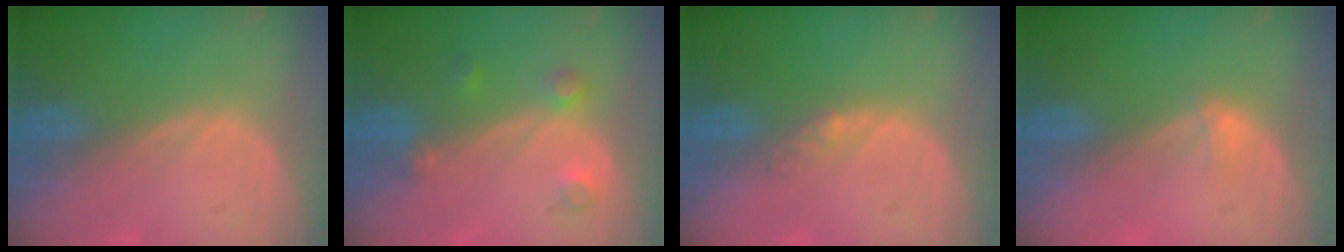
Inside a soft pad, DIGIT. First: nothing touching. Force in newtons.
{"total": 3.4, "press": 3.1, "slide": 1.5}
{"total": 2.2, "press": 1.7, "slide": 1.3}
{"total": 1.3, "press": 0.9, "slide": 0.9}